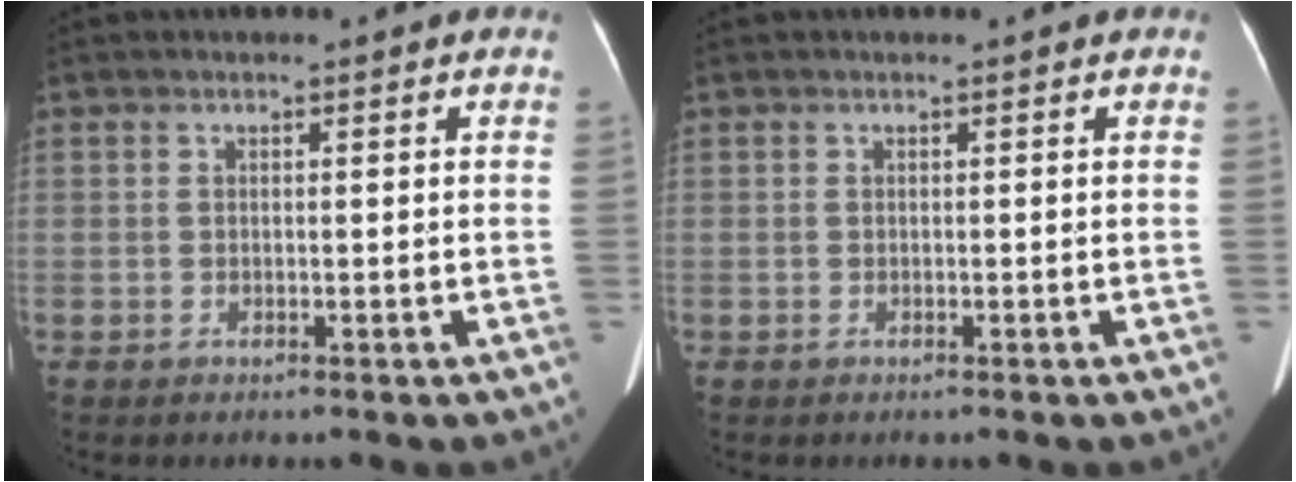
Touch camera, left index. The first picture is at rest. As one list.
[{"total": 0.0}]